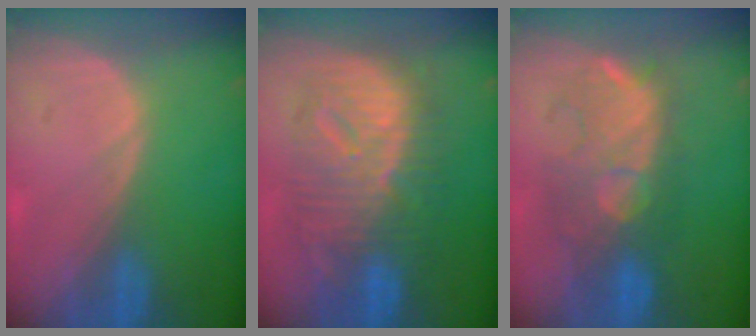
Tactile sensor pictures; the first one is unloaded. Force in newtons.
{"total": 12.3, "press": 12.2, "slide": 1.3}
{"total": 9.0, "press": 9.0, "slide": 1.2}